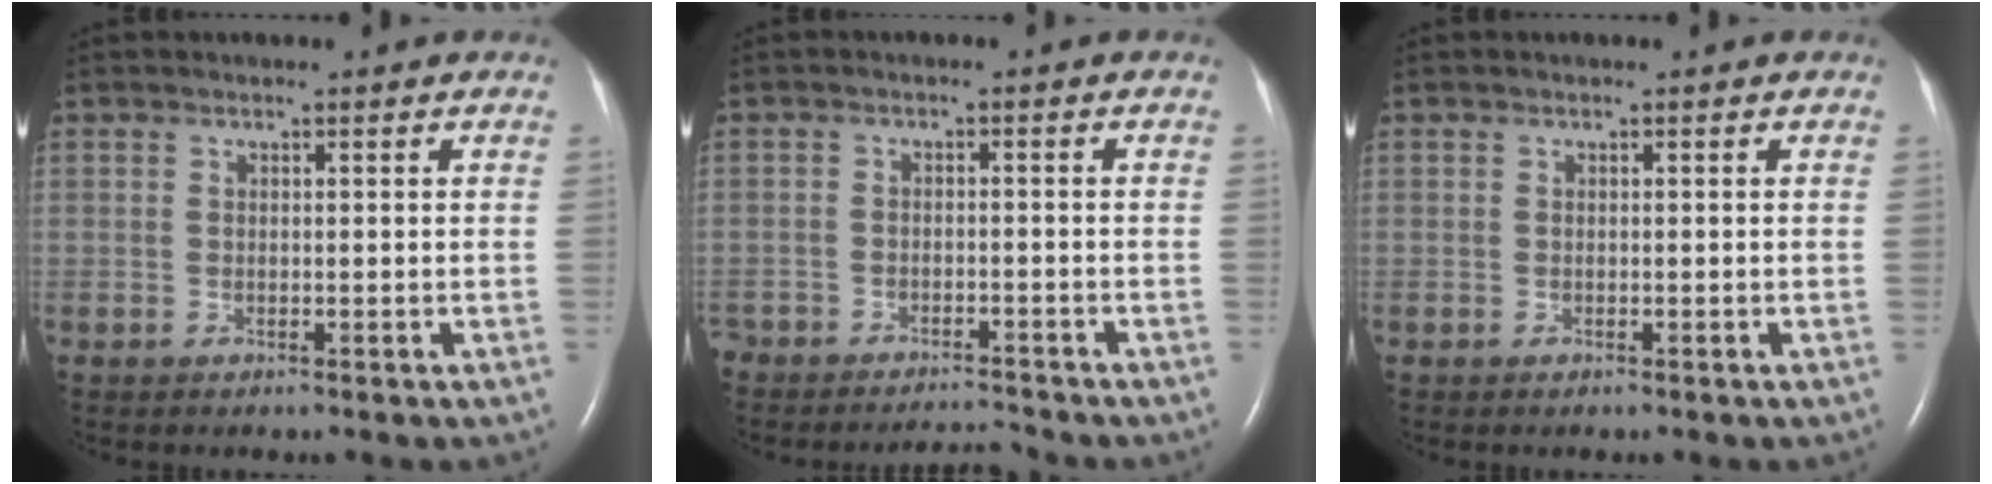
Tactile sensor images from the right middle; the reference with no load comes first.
{"total": 4.5, "force": [-4.4, 0.3, -0.2], "torque": [0.004, -0.004, -0.073]}
{"total": 0.0}